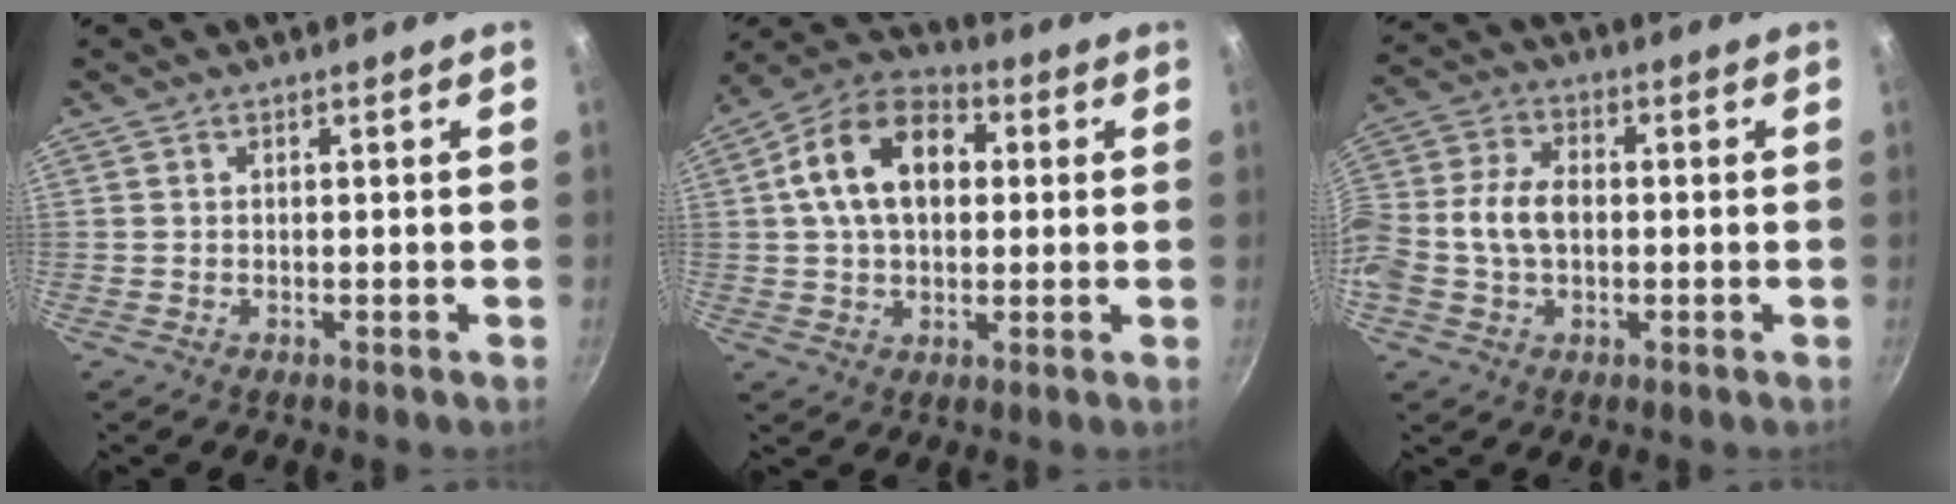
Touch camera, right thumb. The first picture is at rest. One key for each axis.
{"total": 14.1, "fx": 2.4, "fy": 9.5, "fz": 10.1, "tx": -0.139, "ty": 0.025, "tz": 0.023}
{"total": 10.7, "fx": -0.8, "fy": 7.3, "fz": 7.7, "tx": -0.144, "ty": 0.031, "tz": -0.029}